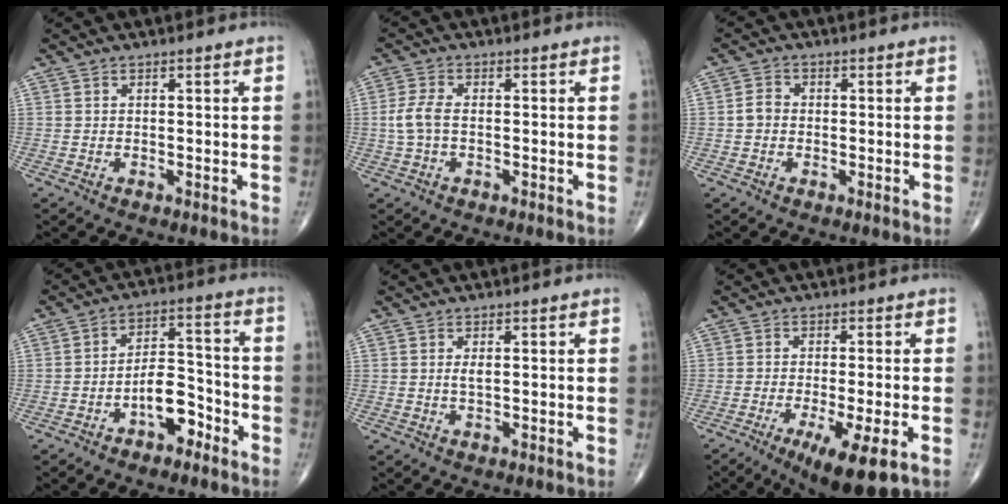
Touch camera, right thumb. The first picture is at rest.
{"total": 4.5, "force": [-0.3, 2.4, 3.8], "torque": [-0.095, 0.009, -0.010]}
{"total": 2.5, "force": [-0.4, 2.1, 1.3], "torque": [-0.019, 0.008, -0.012]}
{"total": 8.3, "force": [-4.2, 4.3, 5.8], "torque": [-0.073, 0.043, -0.073]}
{"total": 1.2, "force": [0.2, 0.4, 1.2], "torque": [-0.026, -0.002, 0.004]}
{"total": 11.0, "force": [-4.9, 2.2, 9.5], "torque": [-0.154, -0.014, -0.073]}